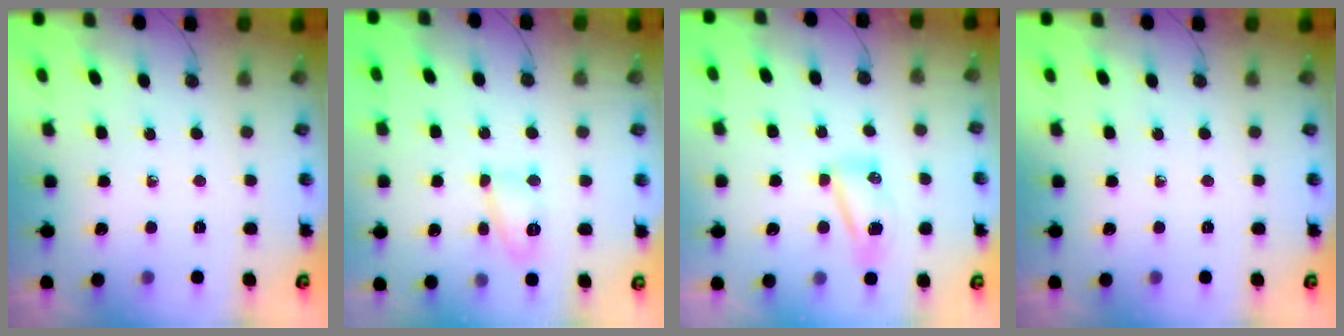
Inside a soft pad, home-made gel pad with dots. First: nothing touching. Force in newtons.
{"total": 9.2, "press": 9.2, "slide": 1.2}
{"total": 7.0, "press": 7.0, "slide": 0.6}
{"total": 0.0}